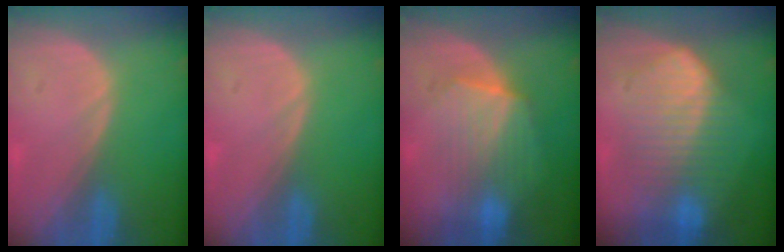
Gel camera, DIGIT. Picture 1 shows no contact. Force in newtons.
{"total": 0.0}
{"total": 7.0, "press": 6.9, "slide": 1.2}
{"total": 9.5, "press": 9.5, "slide": 0.3}